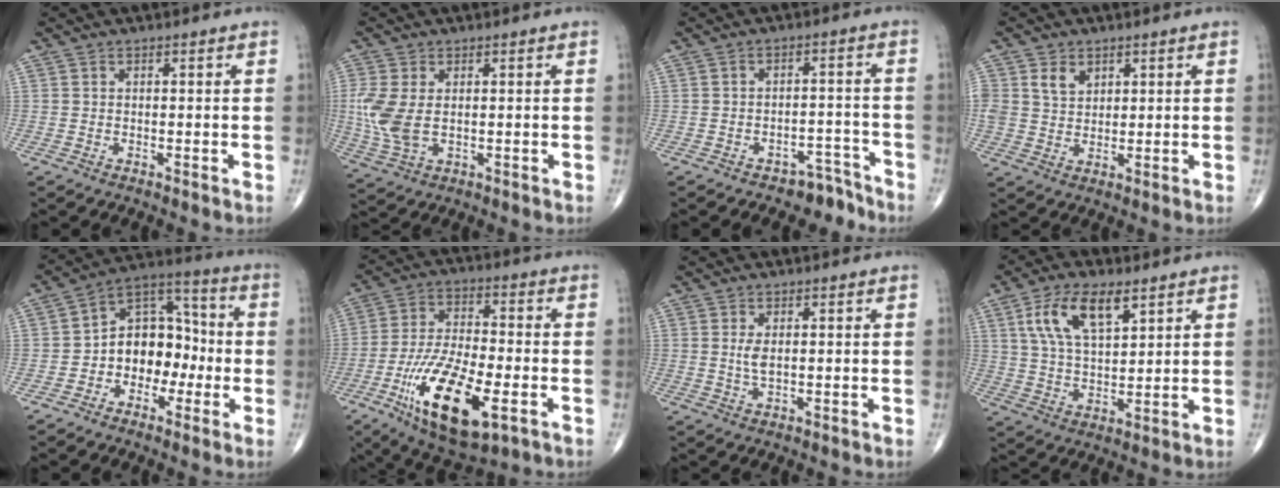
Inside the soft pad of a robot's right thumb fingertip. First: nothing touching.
{"total": 8.5, "force": [0.3, 5.0, 6.8], "torque": [-0.175, -0.005, 0.015]}
{"total": 5.1, "force": [-4.2, 2.9, 0.8], "torque": [0.012, 0.052, -0.057]}
{"total": 5.1, "force": [2.4, 3.7, 2.5], "torque": [-0.030, -0.012, 0.048]}
{"total": 12.5, "force": [-2.4, 9.2, 8.1], "torque": [-0.080, 0.048, -0.054]}
{"total": 19.3, "force": [-7.3, 7.5, 16.2], "torque": [-0.300, 0.009, -0.117]}
{"total": 2.4, "force": [0.4, 0.9, 2.2], "torque": [-0.046, -0.003, 0.011]}
{"total": 11.4, "force": [5.4, 5.2, 8.6], "torque": [-0.154, -0.015, 0.107]}